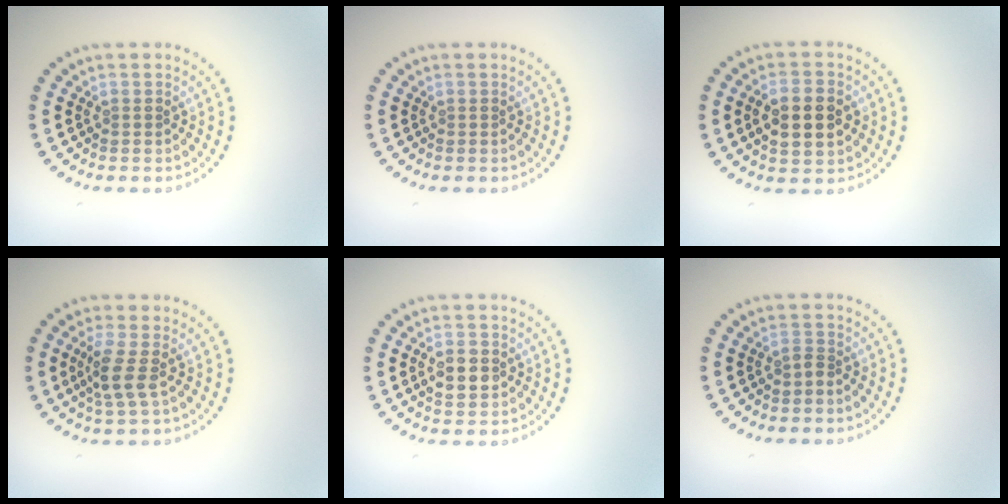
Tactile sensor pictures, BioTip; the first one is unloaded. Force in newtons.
{"total": 0.0}
{"total": 4.2, "press": 4.2, "slide": 0.3}
{"total": 2.6, "press": 2.0, "slide": 1.6}
{"total": 2.6, "press": 2.6, "slide": 0.2}
{"total": 0.7, "press": 0.5, "slide": 0.6}